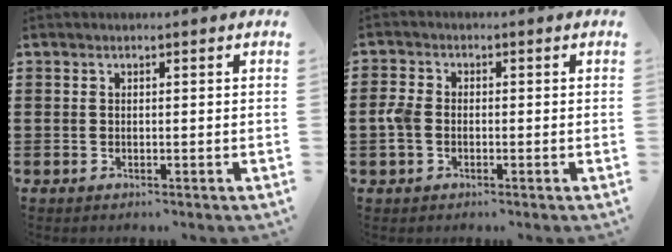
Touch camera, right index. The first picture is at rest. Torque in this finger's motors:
{"motor_torque": [0.50, 0.43, 0.27, 0.08]}